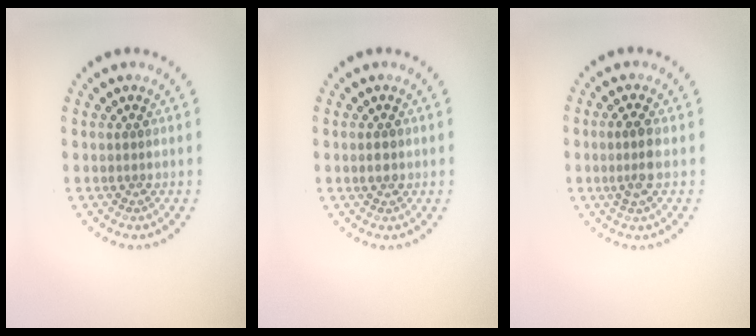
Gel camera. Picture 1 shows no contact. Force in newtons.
{"total": 1.2, "press": 1.2, "slide": 0.1}
{"total": 2.1, "press": 1.9, "slide": 0.7}